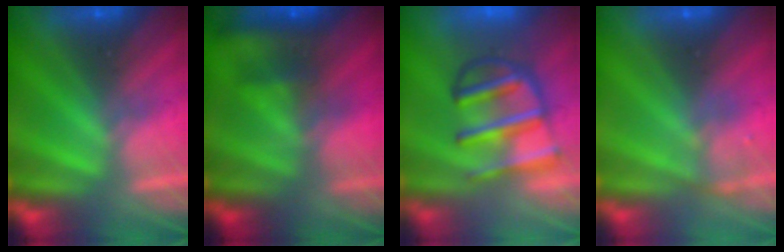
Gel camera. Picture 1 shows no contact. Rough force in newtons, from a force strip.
{"total": 7.8}
{"total": 8.3}
{"total": 2.2}